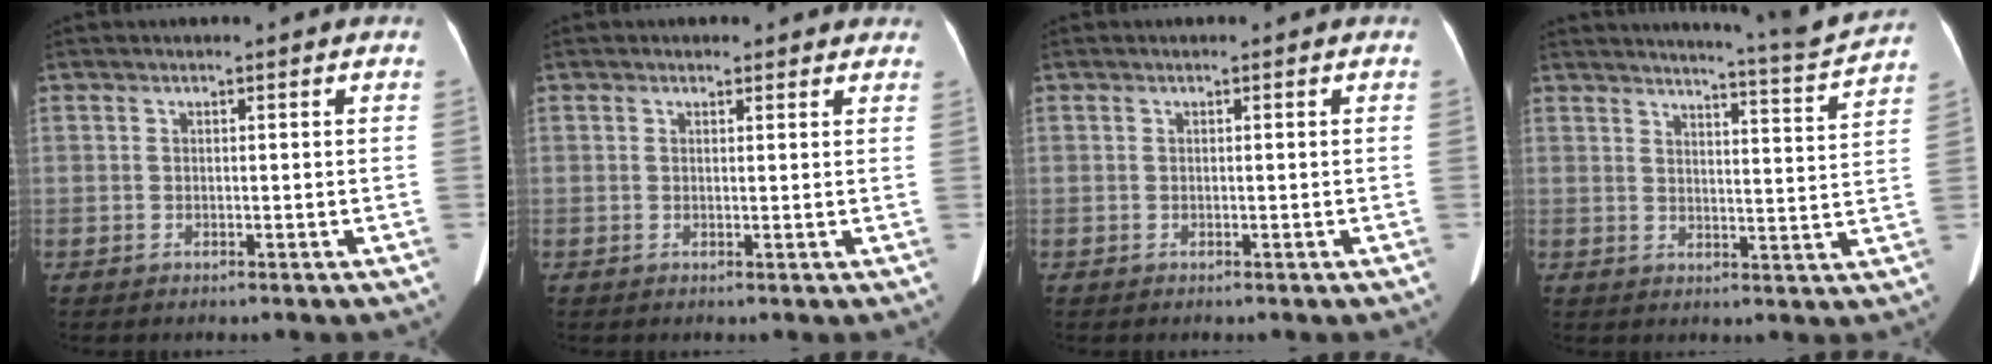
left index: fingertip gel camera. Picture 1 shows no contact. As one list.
[{"total": 2.6, "force": [2.2, 1.3, 0.5], "torque": [0.002, 0.004, 0.015]}, {"total": 0.0}, {"total": 10.9, "force": [10.5, -2.0, 2.3], "torque": [-0.047, -0.044, 0.134]}]